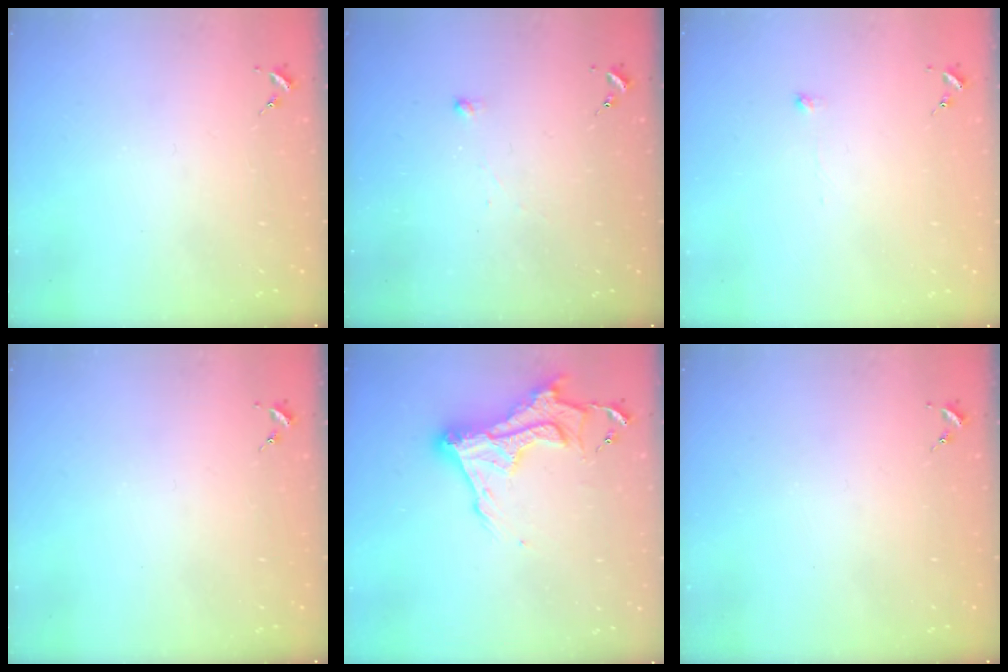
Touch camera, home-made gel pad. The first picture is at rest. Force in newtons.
{"total": 2.5, "press": 2.5, "slide": 0.5}
{"total": 5.5, "press": 5.5, "slide": 0.3}
{"total": 0.0}
{"total": 15.9, "press": 15.8, "slide": 1.3}
{"total": 0.0}